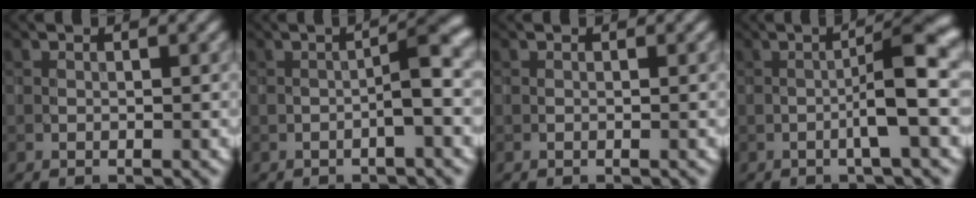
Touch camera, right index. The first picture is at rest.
{"total": 2.8, "force": [-0.6, 0.3, 2.7], "torque": [-0.044, 0.015, -0.013]}
{"total": 0.0}
{"total": 4.5, "force": [-0.7, 0.3, 4.5], "torque": [-0.074, 0.016, -0.019]}